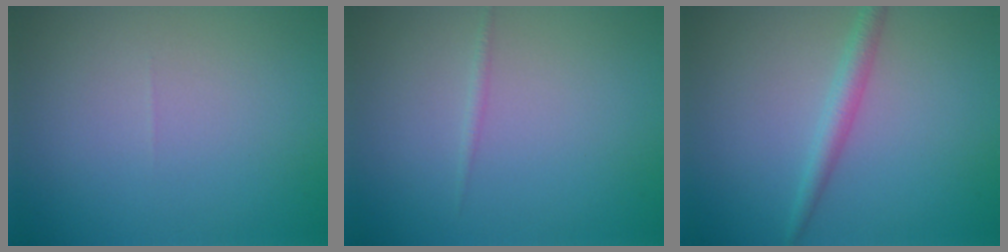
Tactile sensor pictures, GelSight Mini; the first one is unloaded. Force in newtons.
{"total": 0.6, "press": 0.6, "slide": 0.0}
{"total": 2.1, "press": 2.1, "slide": 0.0}